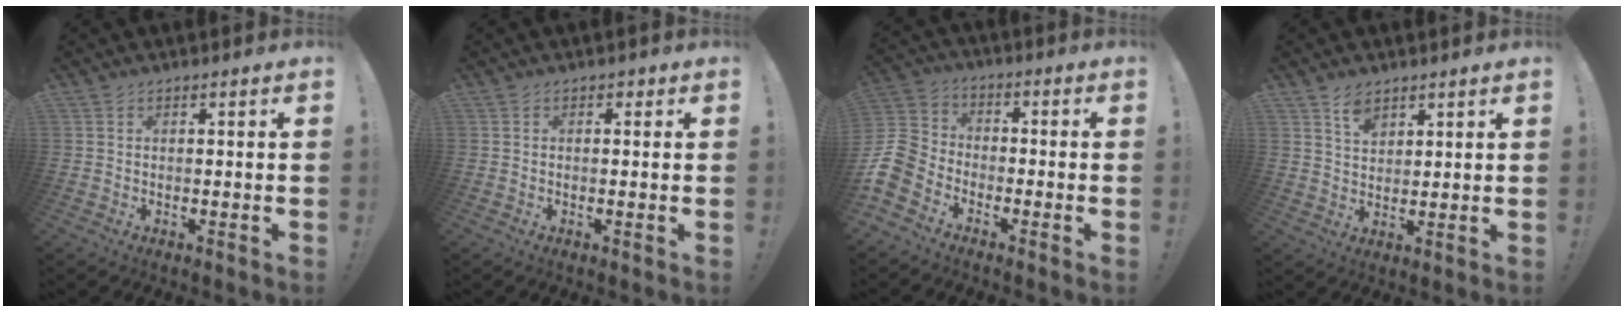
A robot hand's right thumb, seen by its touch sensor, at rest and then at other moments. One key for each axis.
{"total": 0.7, "fx": 0.1, "fy": 0.6, "fz": 0.4, "tx": 0.007, "ty": -0.003, "tz": -0.002}
{"total": 10.8, "fx": -6.8, "fy": 7.1, "fz": 4.4, "tx": -0.102, "ty": 0.044, "tz": -0.128}
{"total": 5.3, "fx": 3.7, "fy": 3.0, "fz": 2.4, "tx": -0.033, "ty": -0.020, "tz": 0.065}